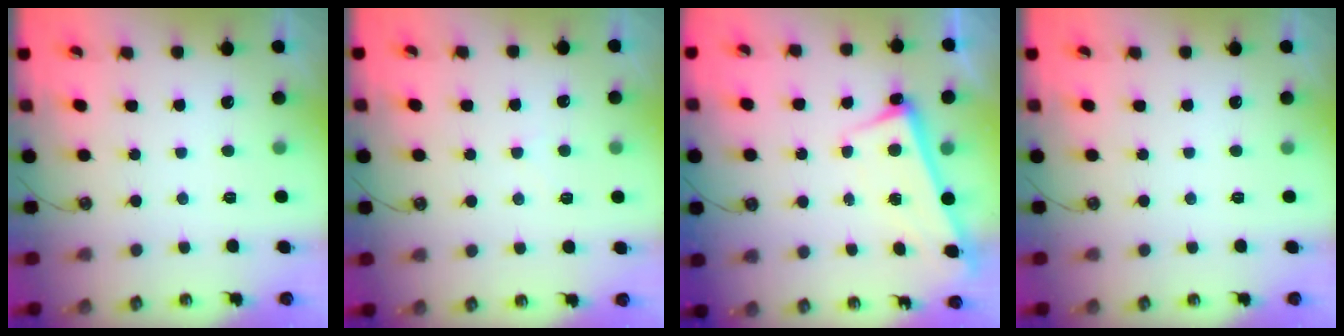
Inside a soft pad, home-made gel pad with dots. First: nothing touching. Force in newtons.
{"total": 3.0, "press": 3.0, "slide": 0.4}
{"total": 2.6, "press": 2.5, "slide": 0.8}
{"total": 0.0}